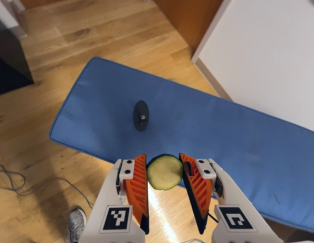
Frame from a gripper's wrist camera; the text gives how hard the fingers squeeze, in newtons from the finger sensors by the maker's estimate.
{"total": 8.5, "left": 8.3, "right": 8.6}